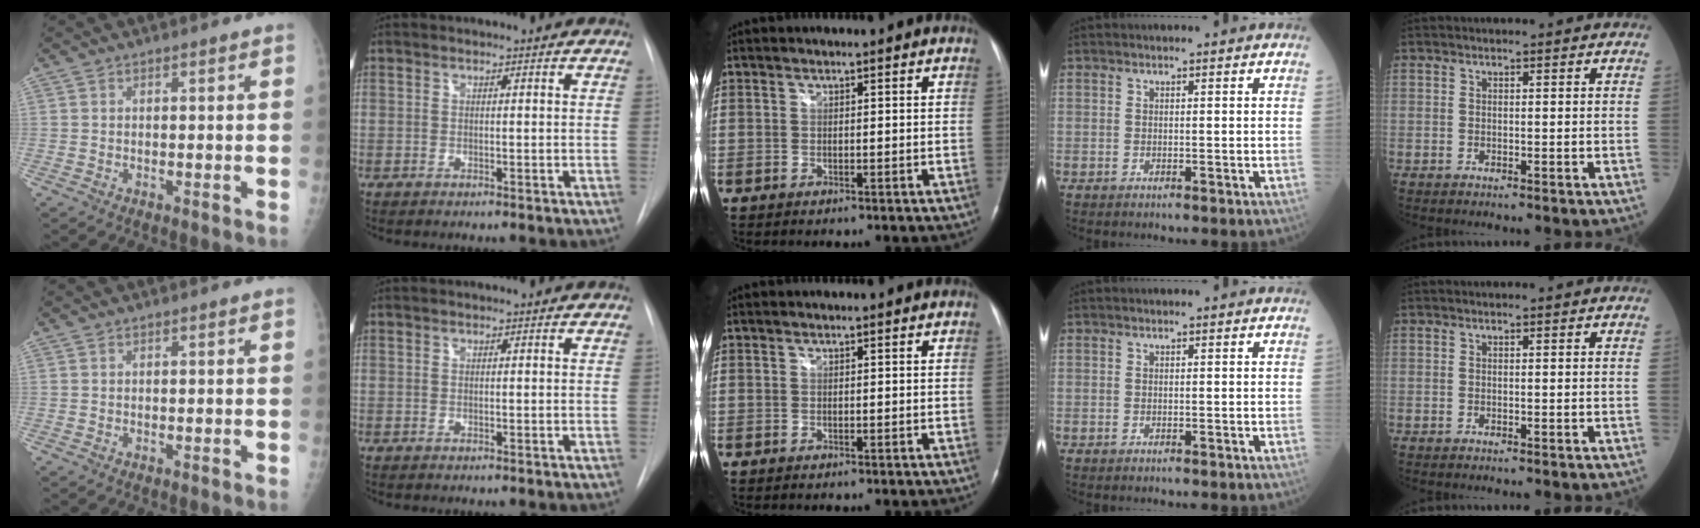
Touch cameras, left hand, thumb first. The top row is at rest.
{}